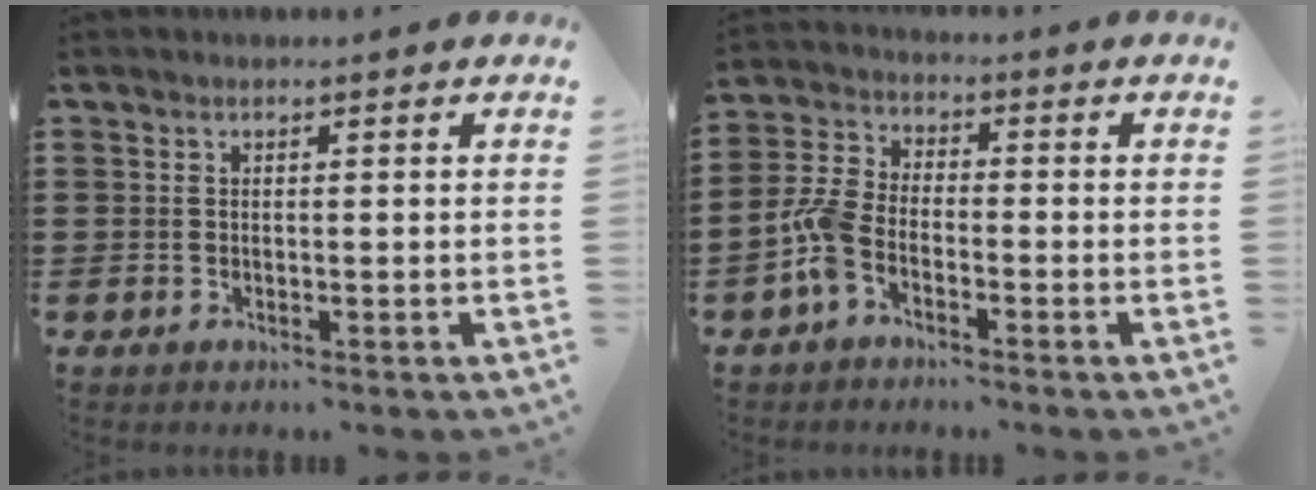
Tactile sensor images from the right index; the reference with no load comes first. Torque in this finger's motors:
{"motor_torque": [1.24, -0.90, 0.26, 0.18]}